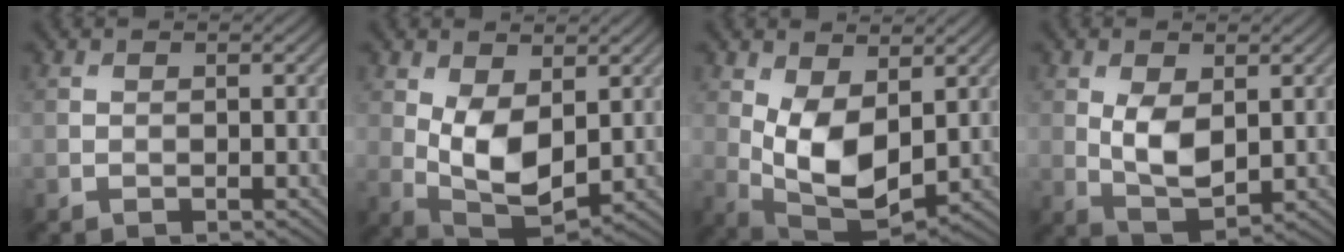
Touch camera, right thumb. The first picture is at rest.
{"total": 7.3, "force": [0.8, 4.1, 6.0], "torque": [-0.128, -0.005, 0.021]}
{"total": 8.2, "force": [1.1, 4.6, 6.7], "torque": [-0.151, -0.008, 0.026]}
{"total": 5.0, "force": [0.6, 2.8, 4.1], "torque": [-0.088, -0.010, 0.020]}